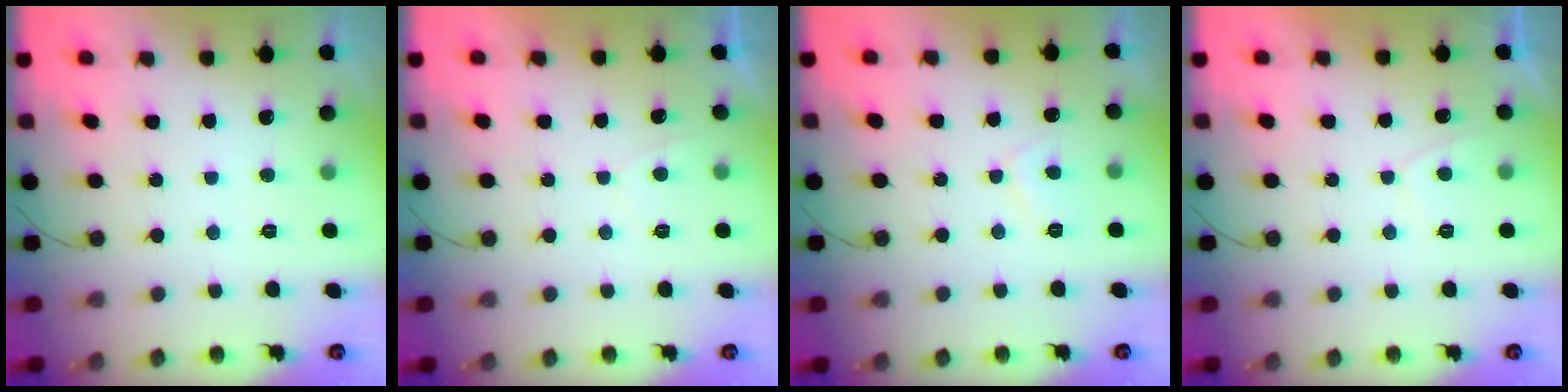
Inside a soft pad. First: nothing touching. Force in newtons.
{"total": 0.8, "press": 0.5, "slide": 0.6}
{"total": 2.3, "press": 2.2, "slide": 0.8}
{"total": 2.3, "press": 2.2, "slide": 0.6}